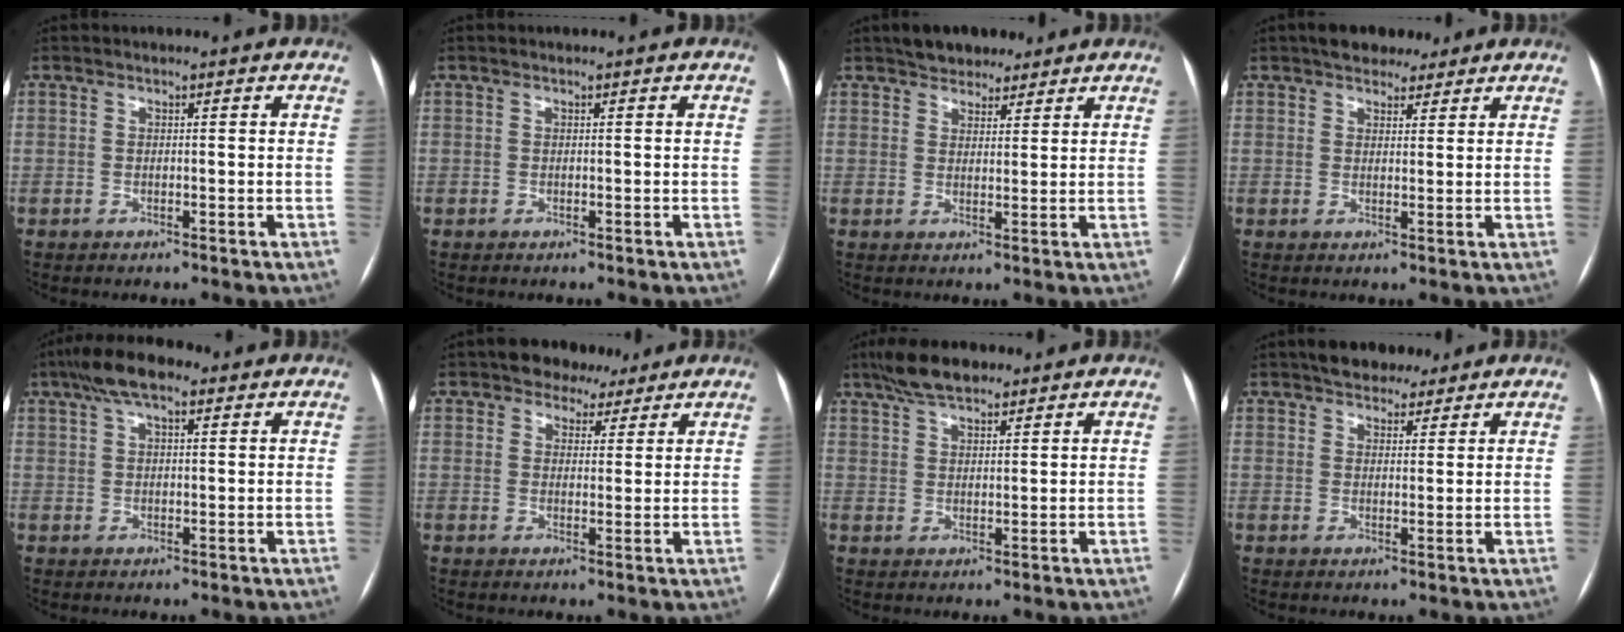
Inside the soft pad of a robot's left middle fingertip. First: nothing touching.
{"total": 0.0}
{"total": 5.6, "force": [4.5, 2.7, 1.7], "torque": [-0.024, 0.012, 0.077]}
{"total": 5.7, "force": [4.5, 2.6, 2.2], "torque": [-0.028, 0.015, 0.073]}
{"total": 7.5, "force": [4.6, 2.6, 5.3], "torque": [-0.105, 0.027, 0.078]}
{"total": 4.9, "force": [3.7, 3.1, 1.0], "torque": [-0.012, 0.011, 0.054]}
{"total": 7.0, "force": [5.4, 2.2, 3.8], "torque": [-0.077, 0.016, 0.099]}
{"total": 6.2, "force": [5.0, 2.7, 2.3], "torque": [-0.028, 0.014, 0.082]}